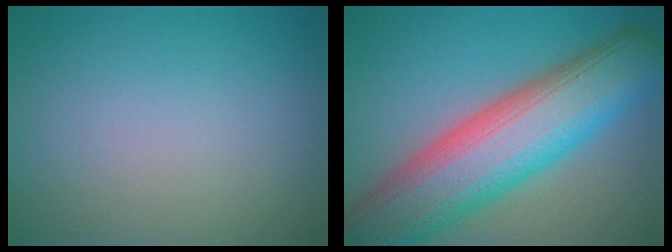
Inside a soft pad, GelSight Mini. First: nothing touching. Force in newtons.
{"total": 12.8, "press": 12.7, "slide": 0.8}